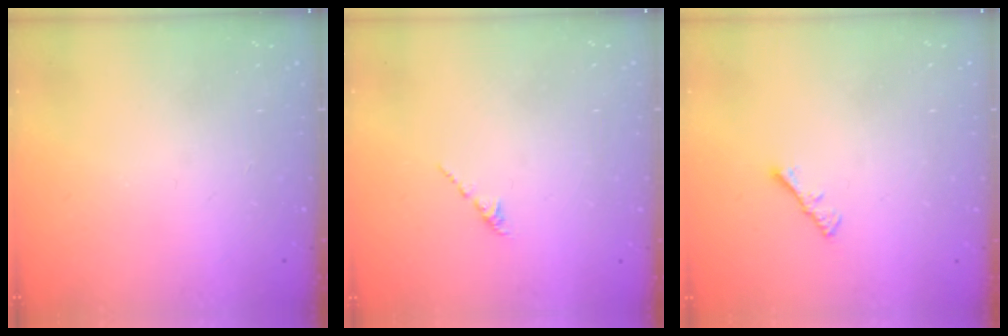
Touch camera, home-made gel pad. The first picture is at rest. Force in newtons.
{"total": 1.6, "press": 1.5, "slide": 0.6}
{"total": 1.1, "press": 1.1, "slide": 0.4}